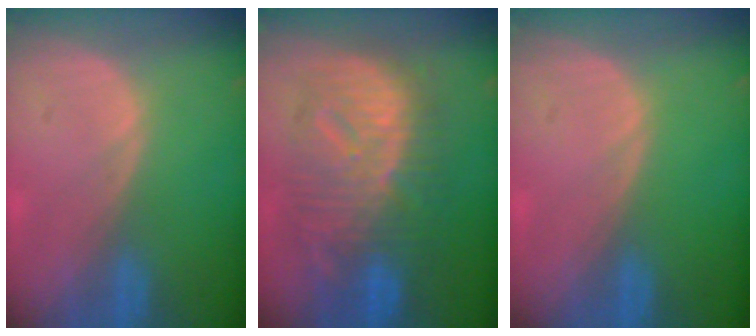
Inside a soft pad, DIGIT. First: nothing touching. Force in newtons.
{"total": 12.5, "press": 12.4, "slide": 1.2}
{"total": 0.0}